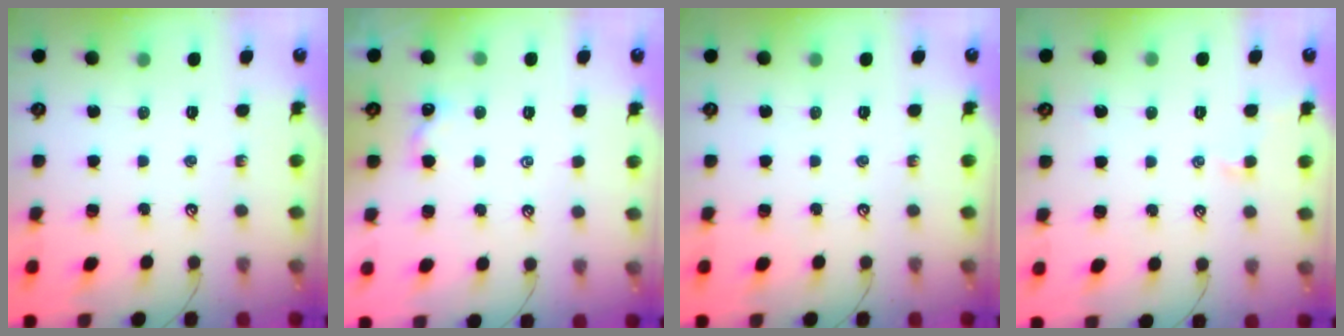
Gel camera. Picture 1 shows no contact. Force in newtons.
{"total": 2.3, "press": 2.2, "slide": 0.3}
{"total": 0.0}
{"total": 1.2, "press": 1.2, "slide": 0.4}